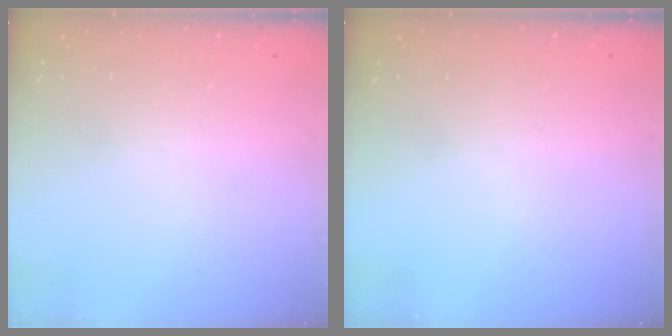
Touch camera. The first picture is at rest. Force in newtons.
{"total": 0.0}